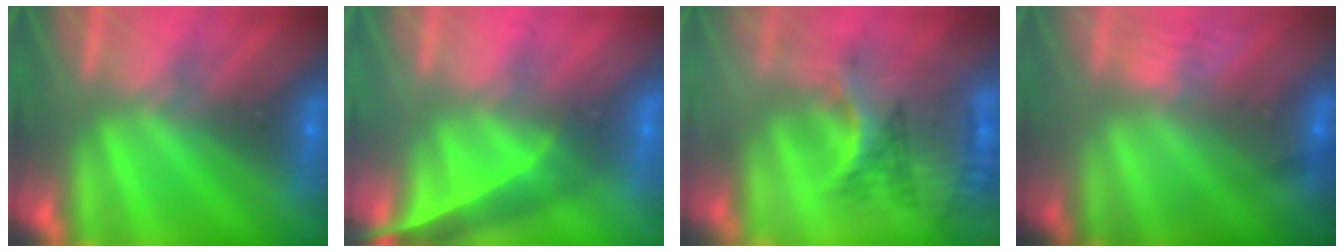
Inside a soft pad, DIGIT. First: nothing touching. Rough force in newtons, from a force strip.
{"total": 4.2}
{"total": 2.9}
{"total": 2.8}